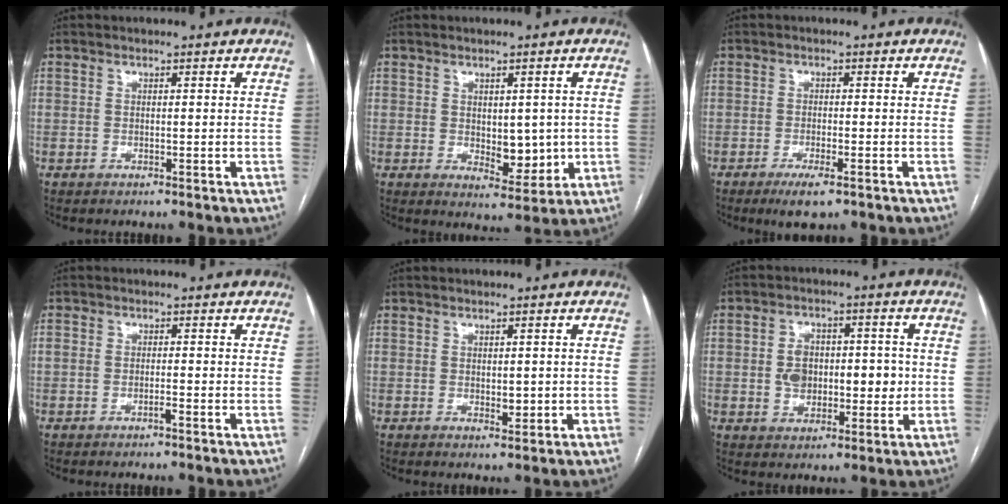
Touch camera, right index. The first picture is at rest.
{"total": 6.0, "force": [-0.2, 3.1, 5.1], "torque": [-0.065, -0.003, 0.011]}
{"total": 4.1, "force": [-2.5, 0.8, 3.2], "torque": [-0.056, -0.007, -0.039]}
{"total": 1.4, "force": [-0.7, 0.5, 1.1], "torque": [-0.020, 0.004, -0.010]}
{"total": 2.2, "force": [-0.1, 1.1, 1.9], "torque": [-0.028, -0.005, 0.004]}
{"total": 8.8, "force": [-0.1, 5.7, 6.8], "torque": [-0.103, 0.020, 0.006]}